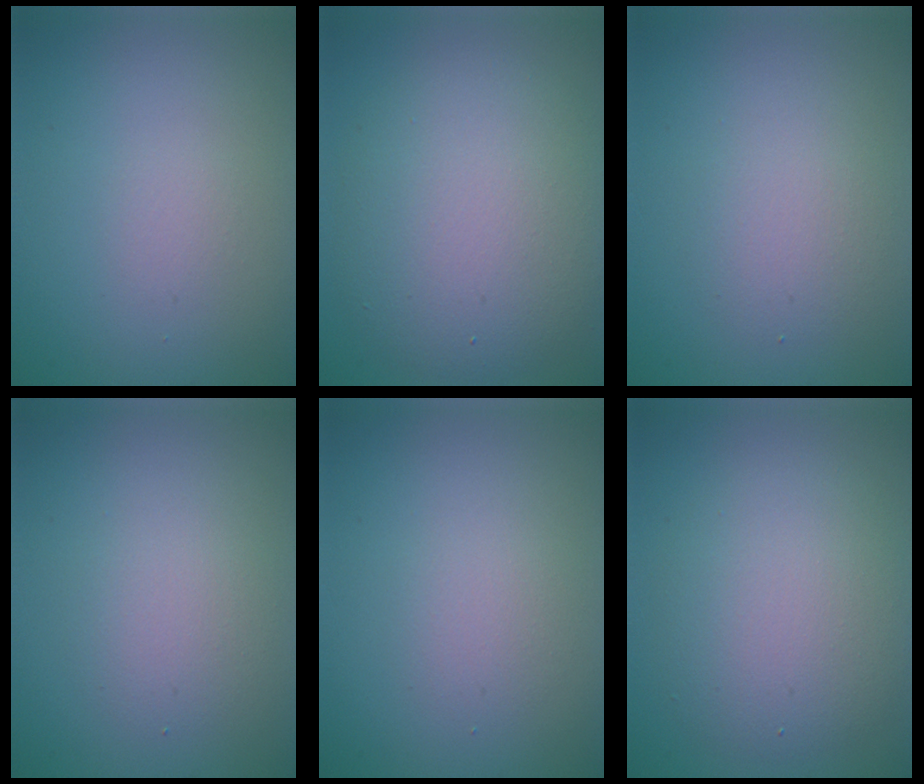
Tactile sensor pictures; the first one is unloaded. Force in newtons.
{"total": 7.8, "press": 7.8, "slide": 0.3}
{"total": 2.4, "press": 2.4, "slide": 0.1}
{"total": 2.4, "press": 2.4, "slide": 0.2}
{"total": 1.7, "press": 1.7, "slide": 0.1}
{"total": 5.4, "press": 5.4, "slide": 0.3}